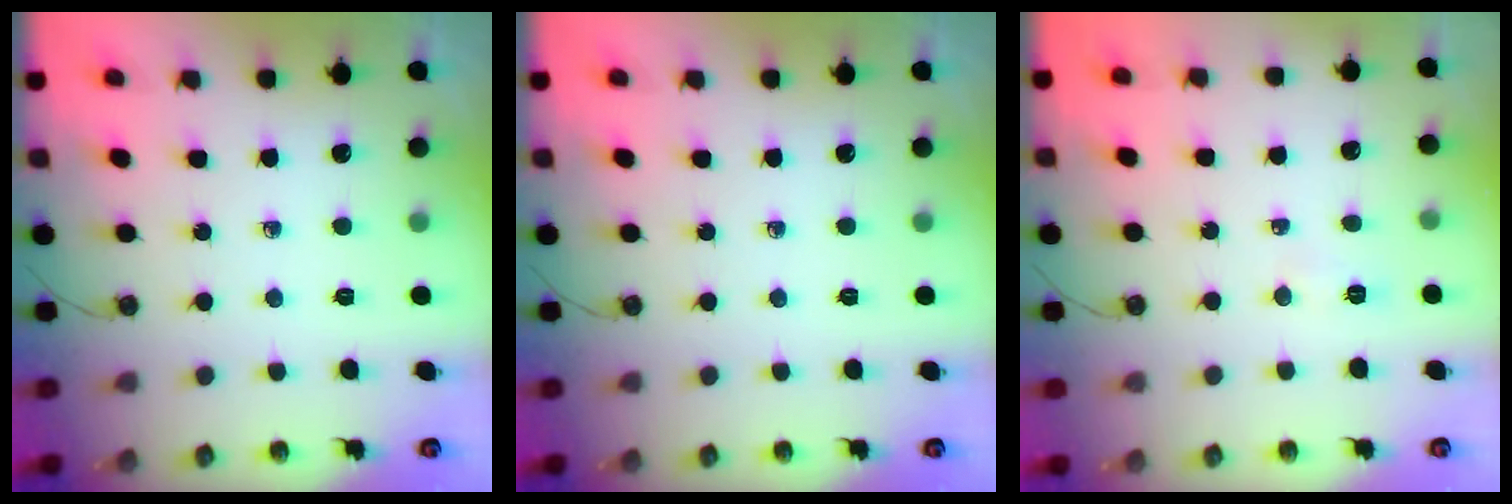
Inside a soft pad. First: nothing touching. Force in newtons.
{"total": 0.0}
{"total": 4.4, "press": 4.3, "slide": 1.2}